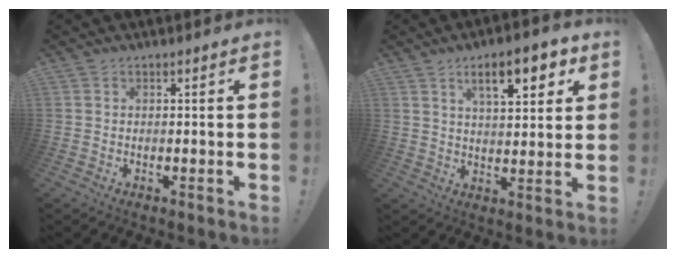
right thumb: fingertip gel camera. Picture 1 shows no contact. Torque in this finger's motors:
{"motor_torque": [-0.21, 0.59, 0.92, 0.43, 0.03]}